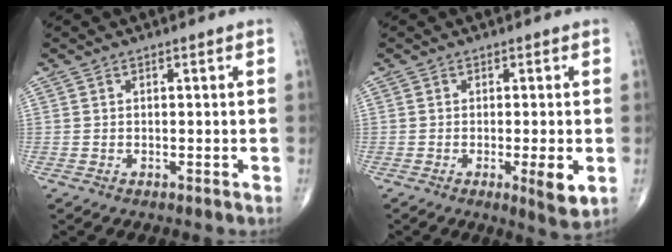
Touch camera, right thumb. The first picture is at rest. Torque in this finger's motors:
{"motor_torque": [2.83, 2.18, 2.34, -0.42, 0.30]}